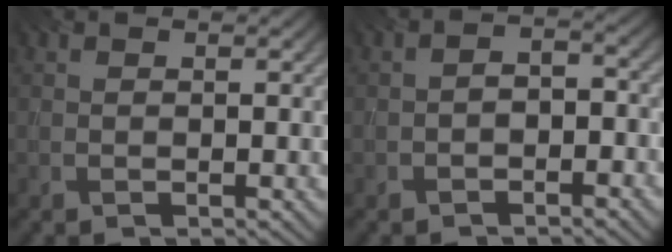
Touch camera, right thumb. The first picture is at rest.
{"total": 2.8, "force": [-1.7, 1.6, 1.5], "torque": [-0.024, 0.009, -0.032]}